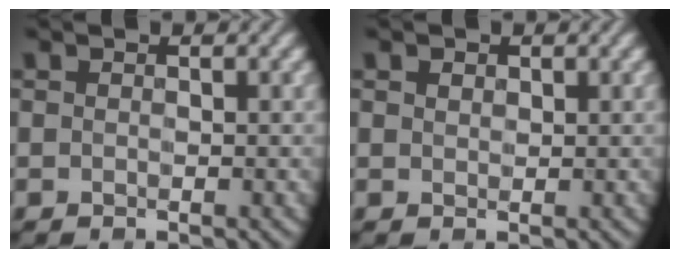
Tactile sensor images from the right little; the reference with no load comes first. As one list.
[{"total": 0.8, "force": [0.4, 0.7, 0.3], "torque": [-0.010, 0.002, 0.011]}]